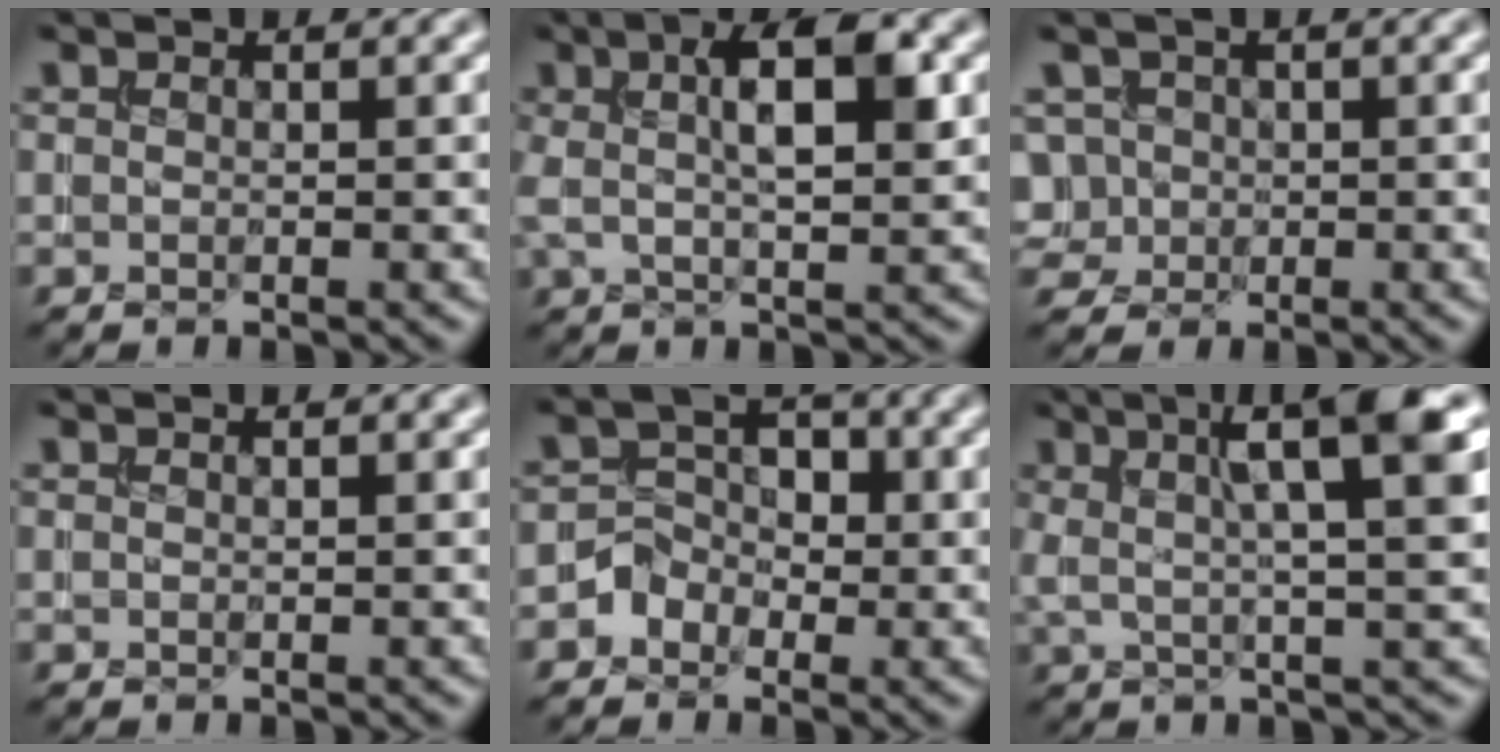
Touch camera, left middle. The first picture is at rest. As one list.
[{"total": 6.0, "force": [1.4, 1.9, 5.6], "torque": [-0.091, 0.010, 0.019]}, {"total": 3.4, "force": [-0.2, 3.3, 1.1], "torque": [-0.017, 0.021, -0.004]}, {"total": 0.0}, {"total": 2.4, "force": [-1.1, 2.1, 0.6], "torque": [0.006, 0.012, -0.026]}, {"total": 7.3, "force": [2.4, 1.3, 6.8], "torque": [-0.099, 0.010, 0.034]}]